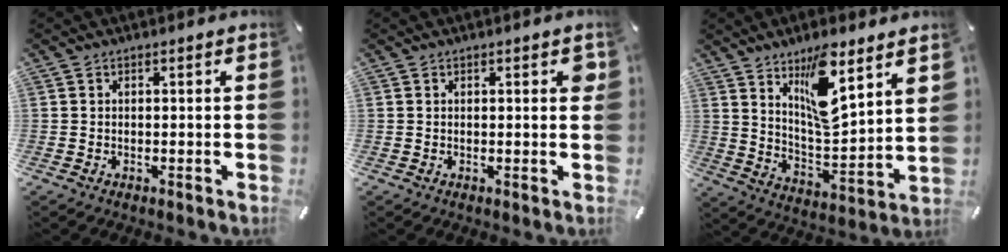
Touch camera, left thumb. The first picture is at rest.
{"total": 2.0, "force": [0.6, 0.8, 1.7], "torque": [-0.012, -0.005, 0.004]}
{"total": 13.5, "force": [9.4, 3.8, 8.9], "torque": [-0.144, -0.056, 0.160]}